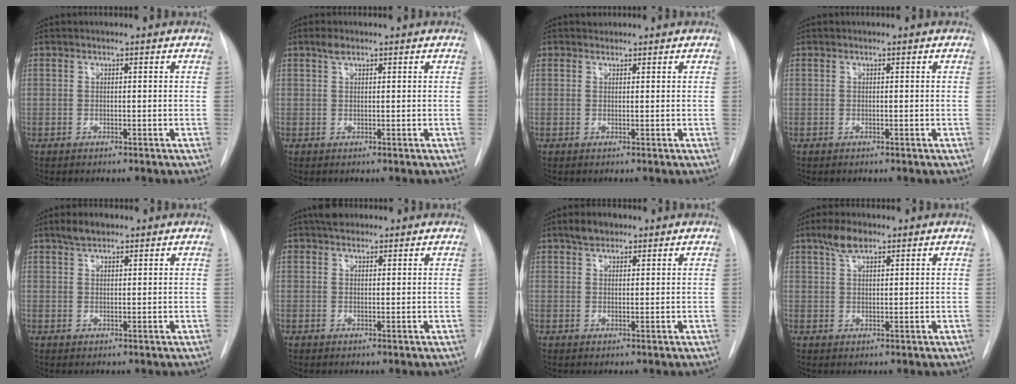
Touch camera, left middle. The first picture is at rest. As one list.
[{"total": 1.3, "force": [0.9, 0.5, 0.8], "torque": [-0.015, 0.008, 0.017]}, {"total": 0.9, "force": [0.7, 0.5, -0.1], "torque": [0.002, 0.007, 0.010]}, {"total": 0.0}, {"total": 3.0, "force": [2.2, 1.2, 1.5], "torque": [-0.031, 0.009, 0.038]}, {"total": 3.4, "force": [2.7, 1.7, 1.1], "torque": [-0.019, 0.021, 0.042]}, {"total": 2.9, "force": [2.1, 1.5, 1.3], "torque": [-0.026, 0.010, 0.034]}, {"total": 3.7, "force": [2.5, 1.3, 2.3], "torque": [-0.049, 0.010, 0.049]}]